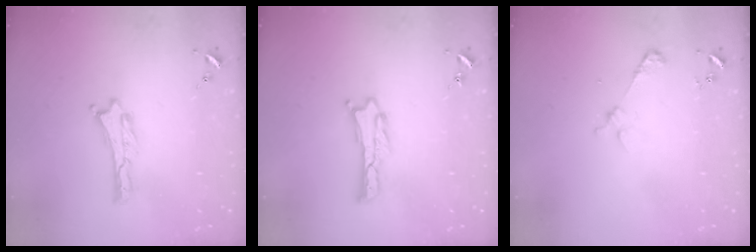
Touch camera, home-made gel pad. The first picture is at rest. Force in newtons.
{"total": 0.7, "press": 0.7, "slide": 0.2}
{"total": 2.2, "press": 2.2, "slide": 0.2}